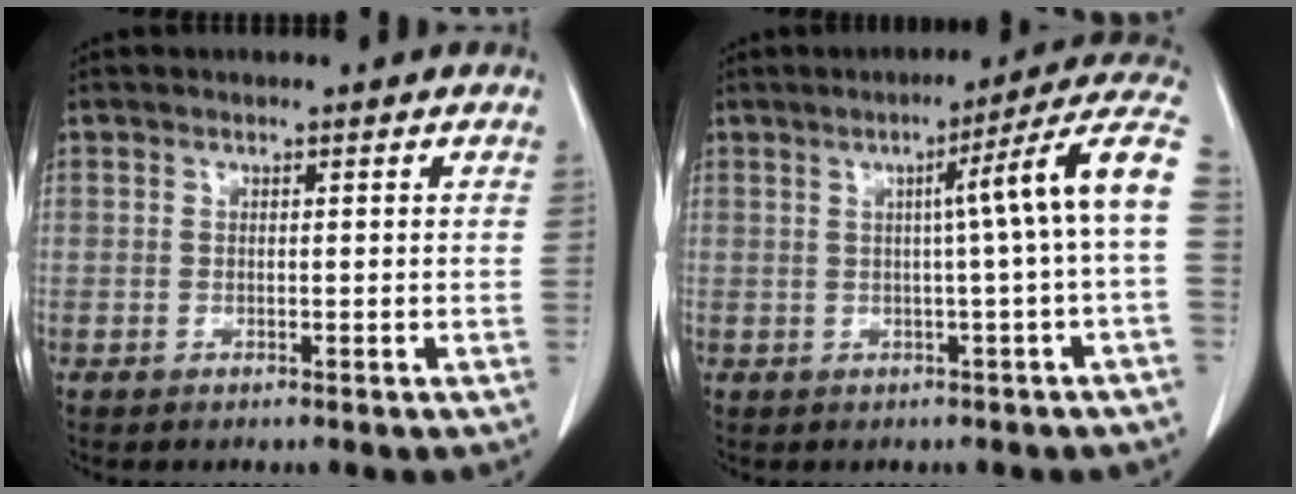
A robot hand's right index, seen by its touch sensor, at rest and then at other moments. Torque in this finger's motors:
{"motor_torque": [0.92, 0.04, 0.35, 0.04]}